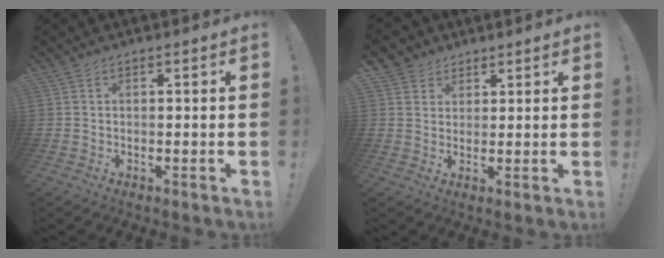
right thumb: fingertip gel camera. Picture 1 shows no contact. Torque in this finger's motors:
{"motor_torque": [-0.57, 1.09, 0.55, 0.40, 0.23]}